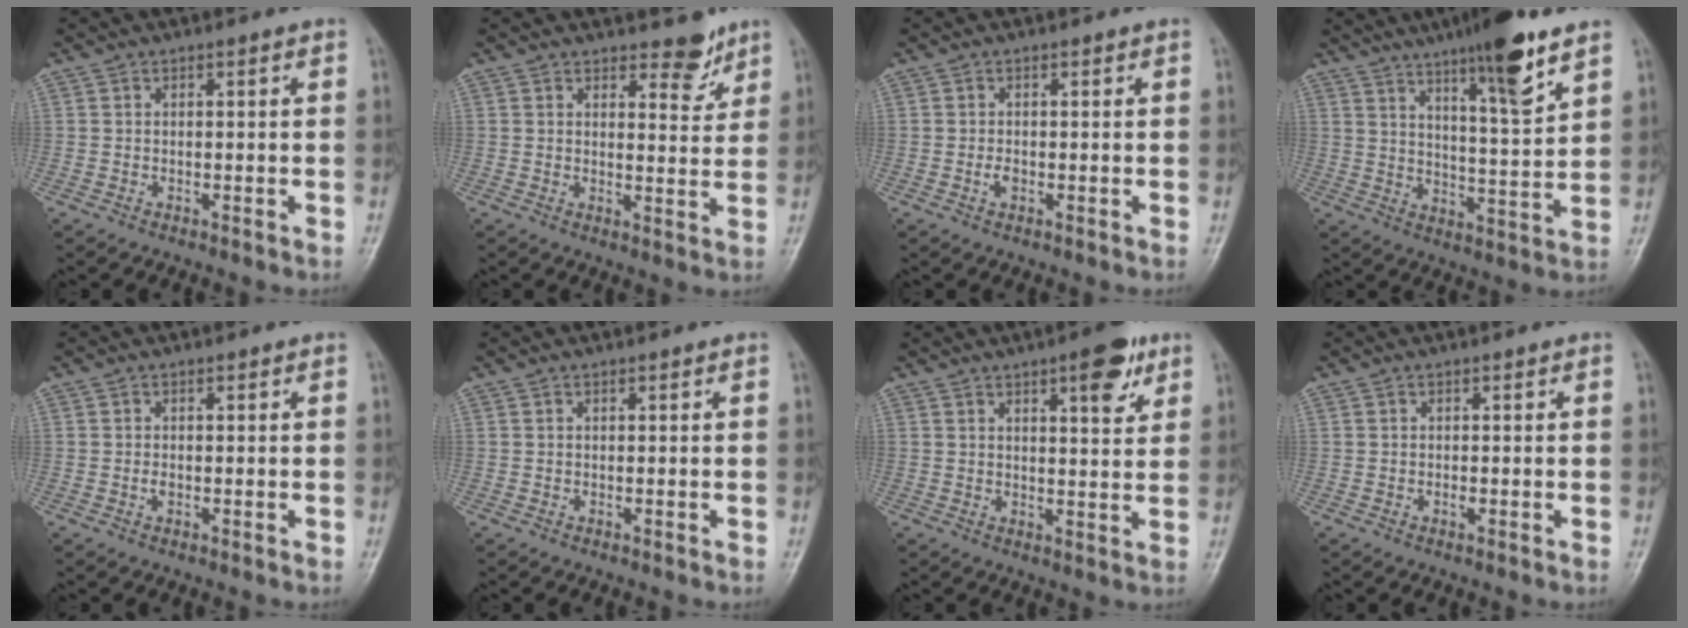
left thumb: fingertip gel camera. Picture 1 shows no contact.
{"total": 4.9, "force": [3.8, 2.1, 2.2], "torque": [-0.003, -0.030, 0.053]}
{"total": 1.4, "force": [-0.3, 0.9, 1.0], "torque": [-0.017, -0.001, -0.006]}
{"total": 13.9, "force": [8.9, 2.0, 10.4], "torque": [-0.155, -0.050, 0.144]}
{"total": 0.8, "force": [-0.1, 0.5, 0.6], "torque": [-0.009, 0.000, -0.002]}
{"total": 0.0}
{"total": 7.4, "force": [4.2, 2.4, 5.6], "torque": [-0.059, -0.020, 0.052]}
{"total": 0.6, "force": [-0.1, 0.4, 0.5], "torque": [-0.010, -0.001, -0.001]}